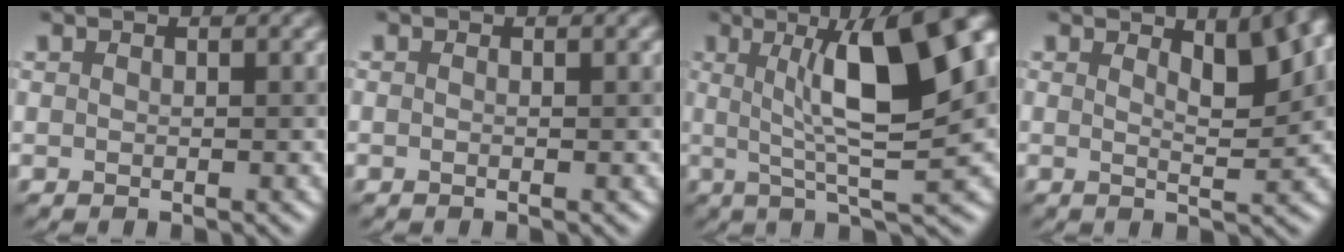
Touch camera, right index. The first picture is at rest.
{"total": 0.6, "force": [0.0, 0.2, 0.5], "torque": [-0.010, -0.009, -0.007]}
{"total": 12.4, "force": [2.8, 3.3, 11.6], "torque": [-0.148, 0.024, 0.036]}
{"total": 5.9, "force": [2.2, 1.8, 5.2], "torque": [-0.037, 0.015, 0.019]}